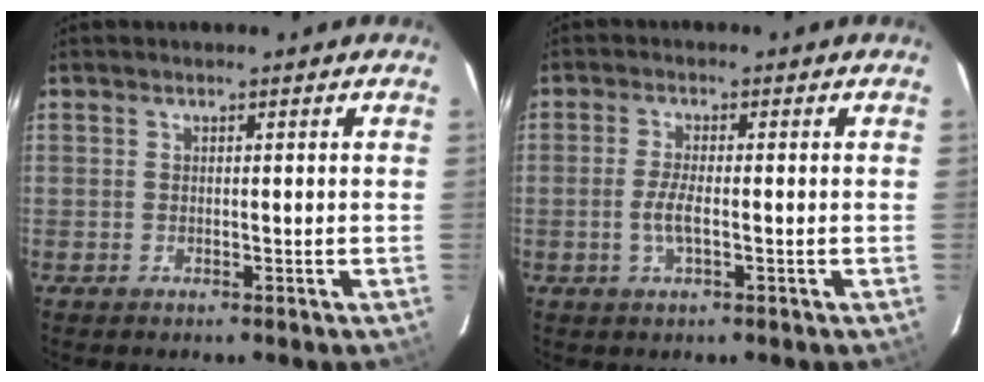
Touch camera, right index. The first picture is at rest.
{"total": 3.5, "force": [-1.0, 0.7, 3.3], "torque": [-0.067, -0.004, -0.019]}